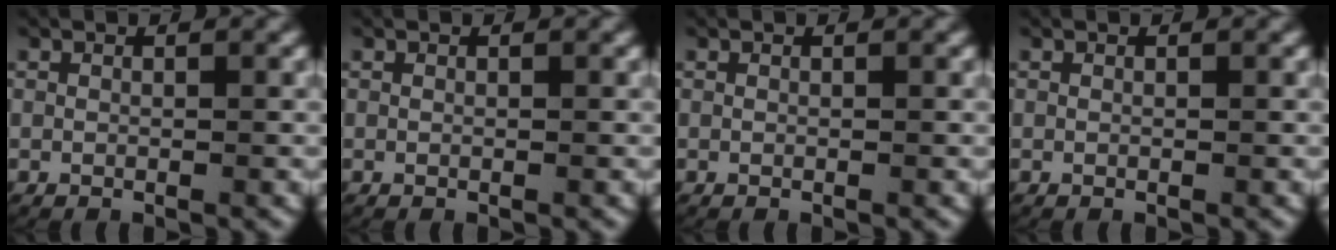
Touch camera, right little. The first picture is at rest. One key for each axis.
{"total": 0.0}
{"total": 0.0}
{"total": 0.0}